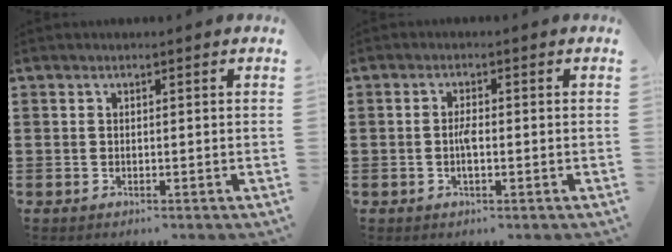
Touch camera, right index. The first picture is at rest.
{"total": 2.4, "force": [-0.6, 0.5, 2.2], "torque": [-0.049, -0.004, -0.014]}